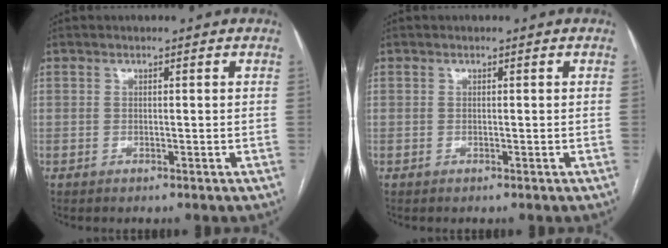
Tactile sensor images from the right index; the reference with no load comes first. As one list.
[{"total": 0.0}]